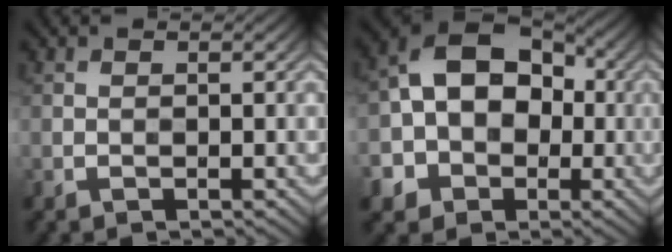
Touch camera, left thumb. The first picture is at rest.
{"total": 12.2, "force": [-1.2, 9.7, 7.3], "torque": [-0.127, 0.001, -0.046]}